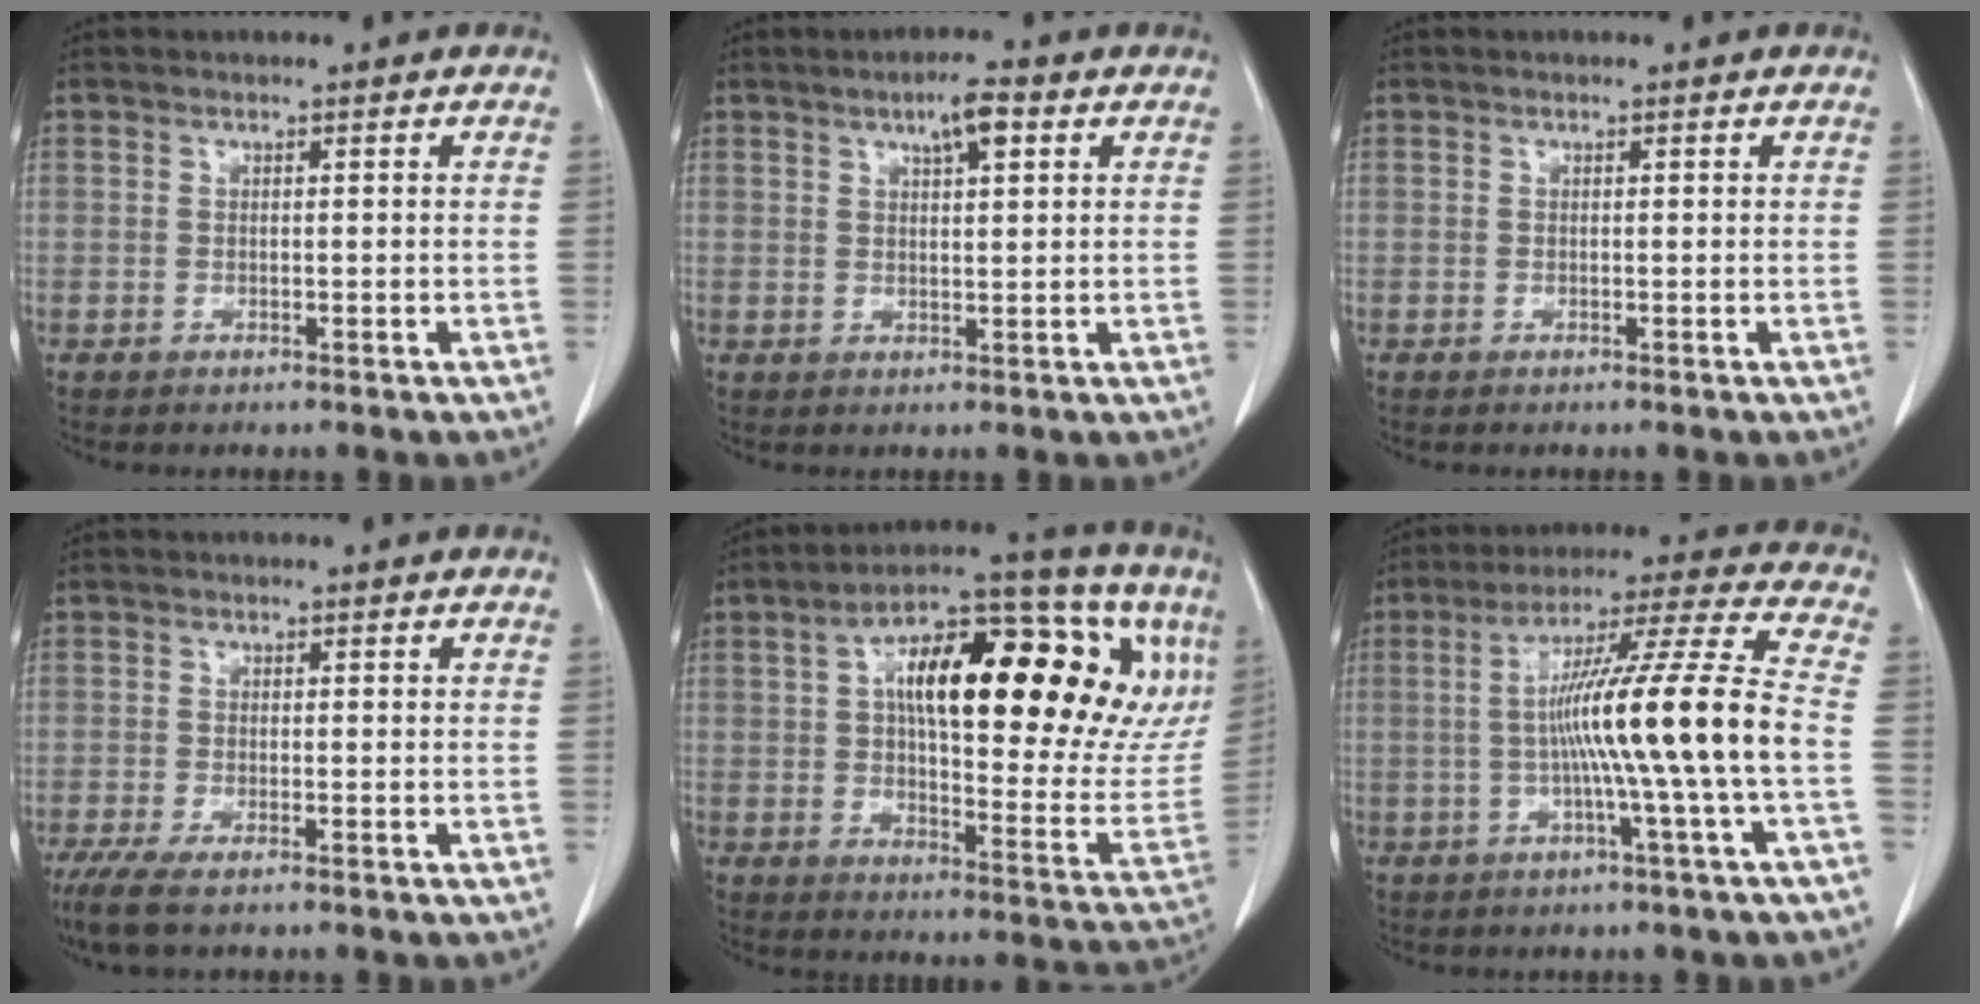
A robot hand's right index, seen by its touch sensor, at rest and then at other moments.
{"total": 4.3, "force": [2.2, 0.9, 3.6], "torque": [-0.064, 0.005, 0.036]}
{"total": 0.0}
{"total": 3.9, "force": [-2.6, 0.7, 2.8], "torque": [-0.057, -0.012, -0.049]}
{"total": 29.2, "force": [9.6, 9.7, 25.8], "torque": [-0.331, 0.058, 0.141]}
{"total": 15.2, "force": [-2.0, -2.2, 15.0], "torque": [-0.249, 0.006, -0.040]}